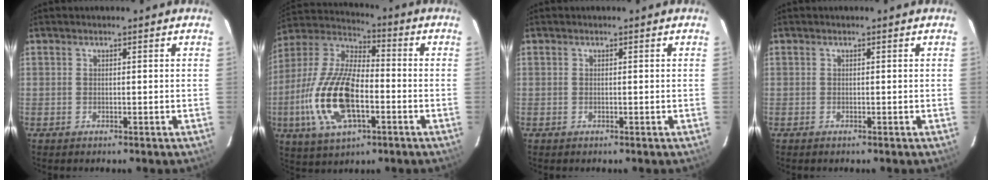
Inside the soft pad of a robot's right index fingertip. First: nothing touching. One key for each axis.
{"total": 19.1, "fx": -5.2, "fy": 8.4, "fz": 16.3, "tx": -0.352, "ty": -0.007, "tz": -0.098}
{"total": 0.0}
{"total": 0.0}